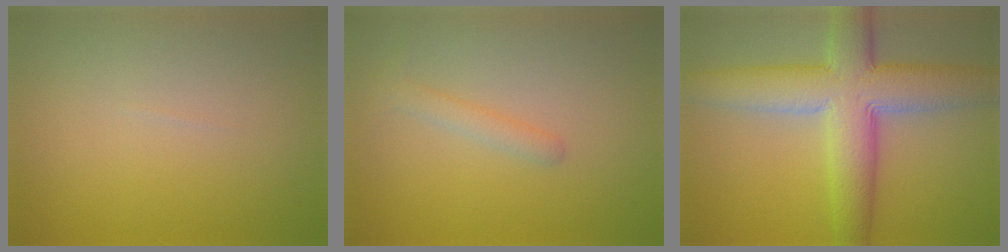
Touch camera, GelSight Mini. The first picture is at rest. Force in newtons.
{"total": 1.6, "press": 1.6, "slide": 0.0}
{"total": 9.4, "press": 9.4, "slide": 0.4}